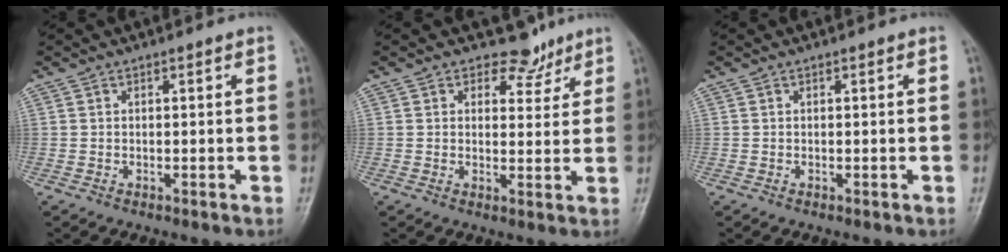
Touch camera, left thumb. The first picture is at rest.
{"total": 4.6, "force": [3.6, 2.8, 0.5], "torque": [0.023, -0.024, 0.050]}
{"total": 0.0}